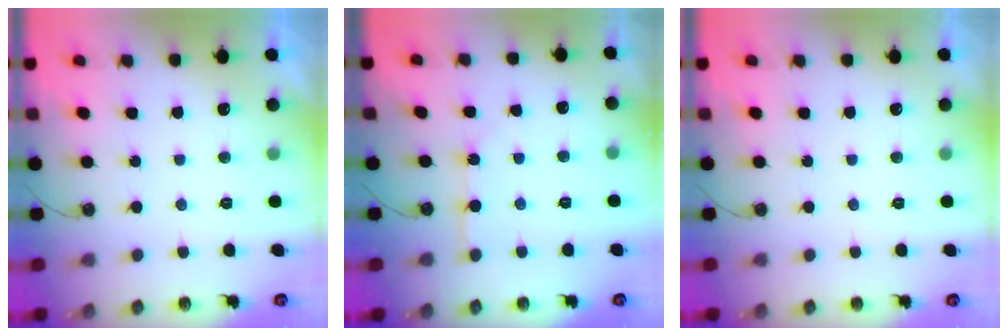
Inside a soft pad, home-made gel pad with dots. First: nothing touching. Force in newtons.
{"total": 5.3, "press": 5.3, "slide": 0.4}
{"total": 0.0}